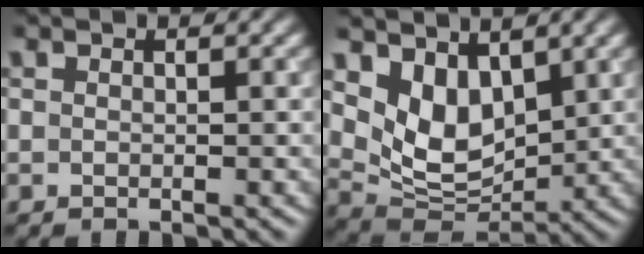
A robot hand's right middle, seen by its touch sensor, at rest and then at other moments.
{"total": 6.0, "force": [2.6, 3.7, 3.9], "torque": [-0.081, -0.019, 0.050]}